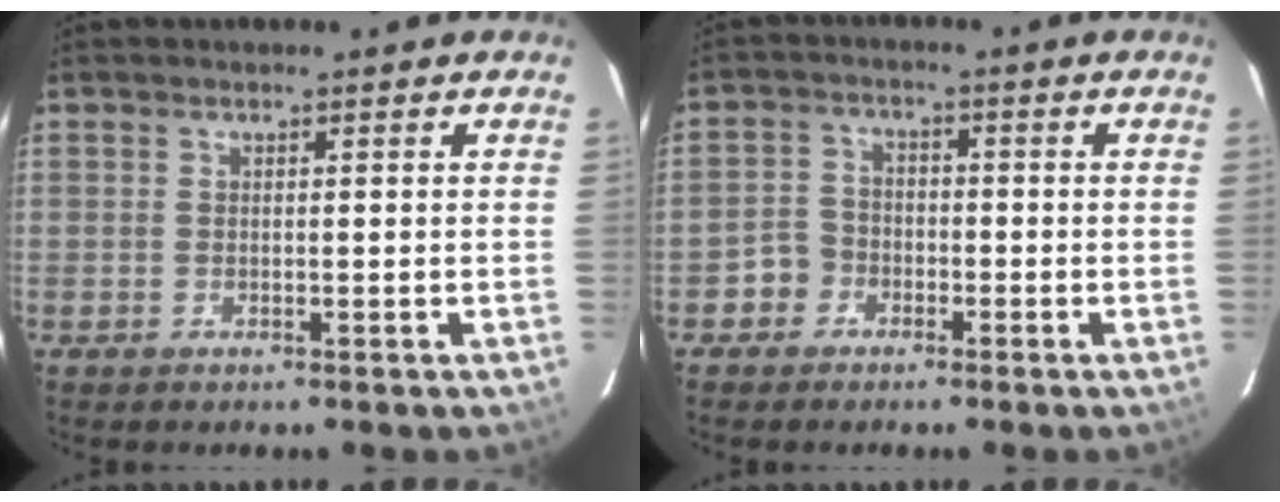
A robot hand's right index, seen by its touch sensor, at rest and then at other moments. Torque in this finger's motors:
{"motor_torque": [0.17, -0.26, -0.15, -0.11]}